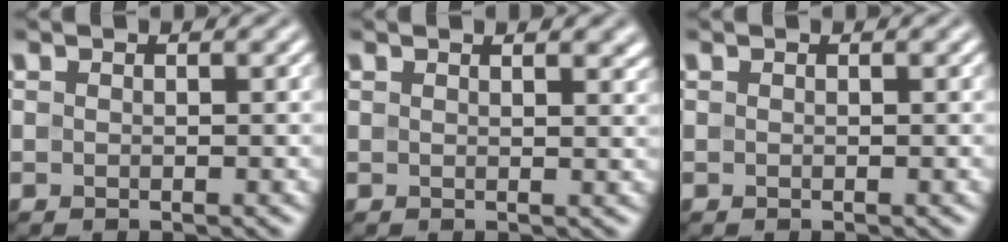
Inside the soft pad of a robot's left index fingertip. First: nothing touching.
{"total": 1.9, "force": [1.3, 0.5, 1.2], "torque": [-0.013, 0.000, 0.023]}
{"total": 0.0}